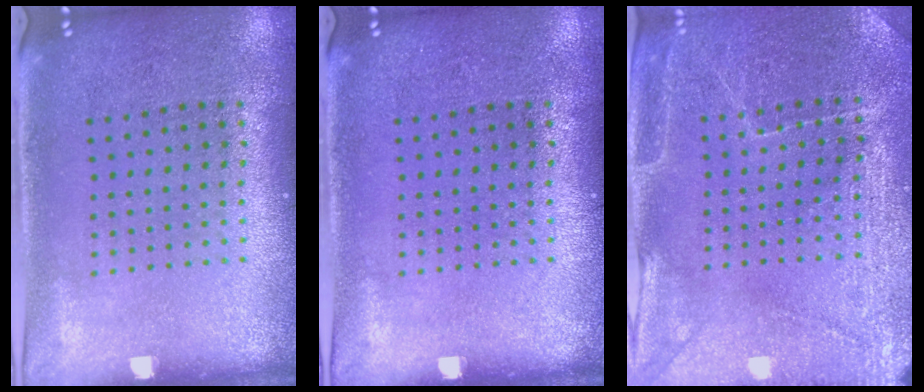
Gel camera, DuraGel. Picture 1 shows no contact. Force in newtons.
{"total": 0.0}
{"total": 3.0, "press": 3.0, "slide": 0.2}